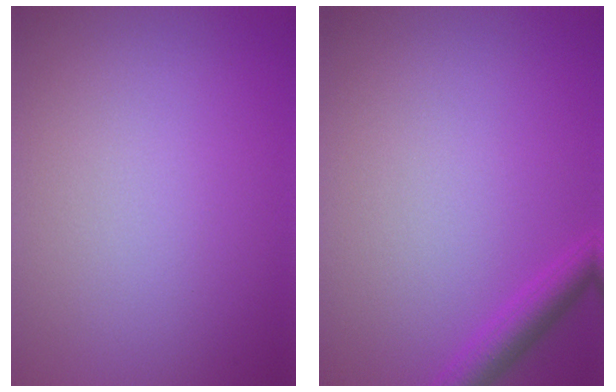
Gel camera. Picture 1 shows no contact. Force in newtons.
{"total": 2.4, "press": 2.4, "slide": 0.2}